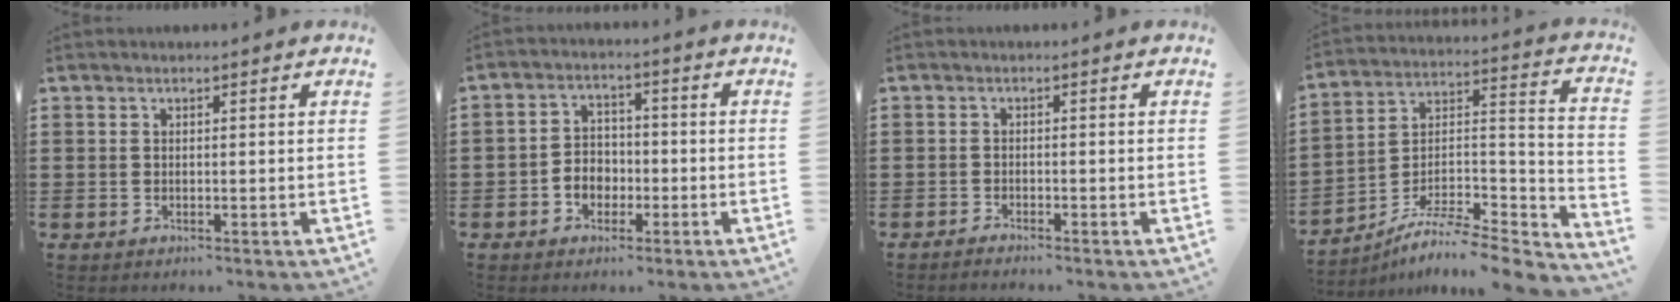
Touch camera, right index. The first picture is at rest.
{"total": 3.8, "force": [-1.7, 3.1, 1.3], "torque": [-0.034, 0.008, -0.037]}
{"total": 1.1, "force": [-1.1, -0.1, 0.0], "torque": [-0.002, 0.000, -0.022]}
{"total": 7.4, "force": [-6.3, 1.6, 3.5], "torque": [-0.055, 0.003, -0.124]}